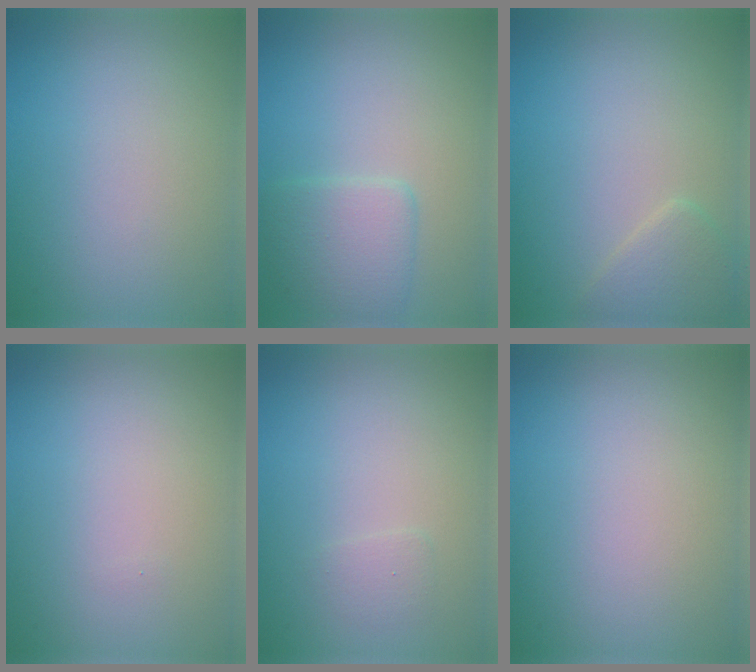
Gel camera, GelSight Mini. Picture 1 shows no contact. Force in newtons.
{"total": 2.8, "press": 2.8, "slide": 0.1}
{"total": 1.9, "press": 1.9, "slide": 0.1}
{"total": 0.0}
{"total": 0.8, "press": 0.8, "slide": 0.0}
{"total": 0.0}